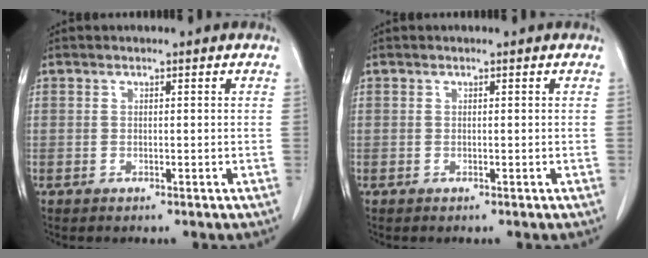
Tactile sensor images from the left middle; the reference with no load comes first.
{"total": 0.0}